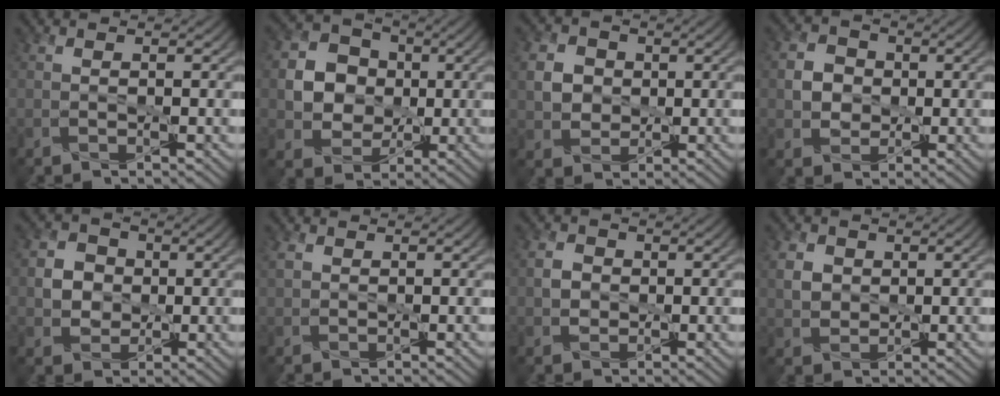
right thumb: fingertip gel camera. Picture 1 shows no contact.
{"total": 7.7, "force": [0.2, 6.7, 3.7], "torque": [-0.089, 0.004, -0.009]}
{"total": 5.0, "force": [0.5, 4.4, 2.3], "torque": [-0.083, 0.006, -0.001]}
{"total": 3.8, "force": [-0.3, 3.5, 1.5], "torque": [-0.047, 0.004, -0.015]}
{"total": 4.3, "force": [-0.1, 3.9, 1.8], "torque": [-0.055, 0.005, -0.014]}
{"total": 1.5, "force": [0.6, 1.1, 0.8], "torque": [-0.025, 0.005, 0.011]}
{"total": 2.4, "force": [-0.2, 2.1, 1.1], "torque": [-0.028, 0.002, -0.011]}
{"total": 3.9, "force": [1.0, 3.3, 1.8], "torque": [-0.062, 0.001, 0.012]}